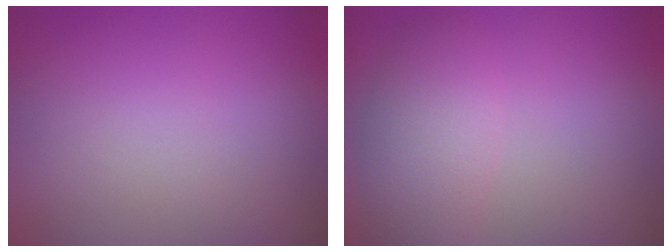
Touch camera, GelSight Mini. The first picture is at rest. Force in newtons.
{"total": 3.8, "press": 3.8, "slide": 0.3}